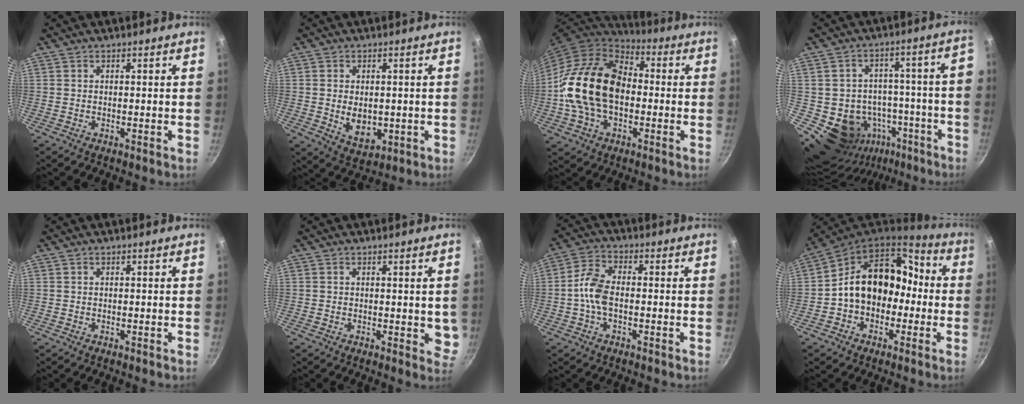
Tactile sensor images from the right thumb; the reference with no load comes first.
{"total": 7.1, "force": [-0.5, 4.8, 5.2], "torque": [-0.065, -0.007, 0.006]}
{"total": 20.9, "force": [-1.3, 14.3, 15.2], "torque": [-0.258, 0.038, -0.034]}
{"total": 15.2, "force": [-7.2, 12.0, 6.1], "torque": [-0.028, 0.069, -0.074]}
{"total": 0.0}
{"total": 3.6, "force": [0.4, 1.9, 3.0], "torque": [-0.022, -0.005, 0.005]}
{"total": 7.0, "force": [-1.1, 3.9, 5.7], "torque": [-0.113, 0.026, -0.031]}
{"total": 15.9, "force": [-1.4, 12.0, 10.2], "torque": [-0.116, 0.065, -0.035]}